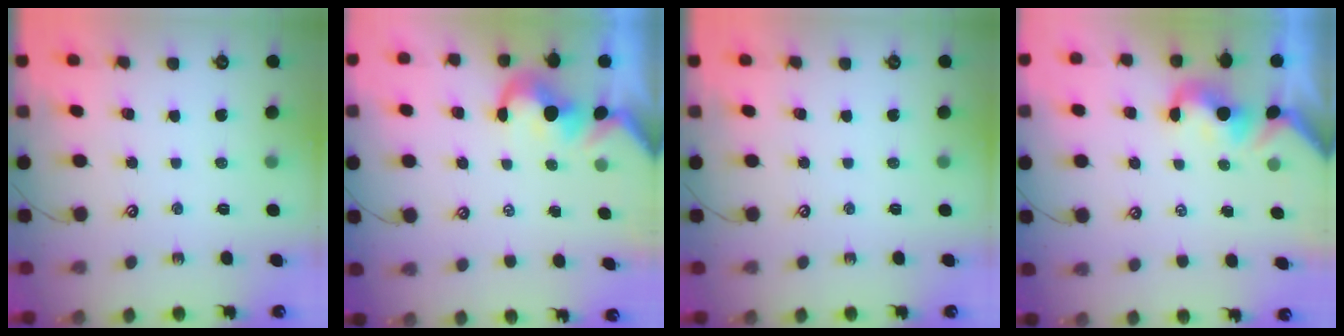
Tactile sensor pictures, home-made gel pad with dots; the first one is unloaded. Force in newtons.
{"total": 1.4, "press": 1.0, "slide": 0.9}
{"total": 0.0}
{"total": 1.1, "press": 1.0, "slide": 0.3}